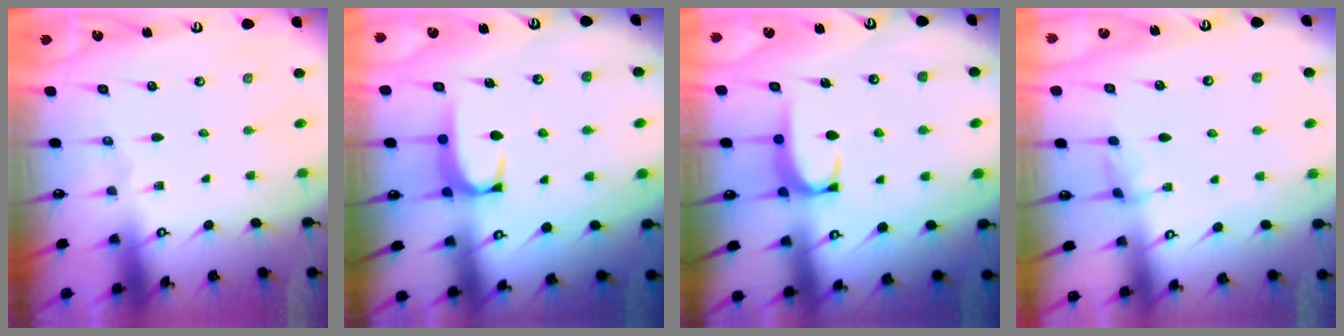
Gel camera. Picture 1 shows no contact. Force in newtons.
{"total": 1.9, "press": 1.9, "slide": 0.5}
{"total": 1.6, "press": 1.6, "slide": 0.5}
{"total": 2.9, "press": 2.9, "slide": 0.4}